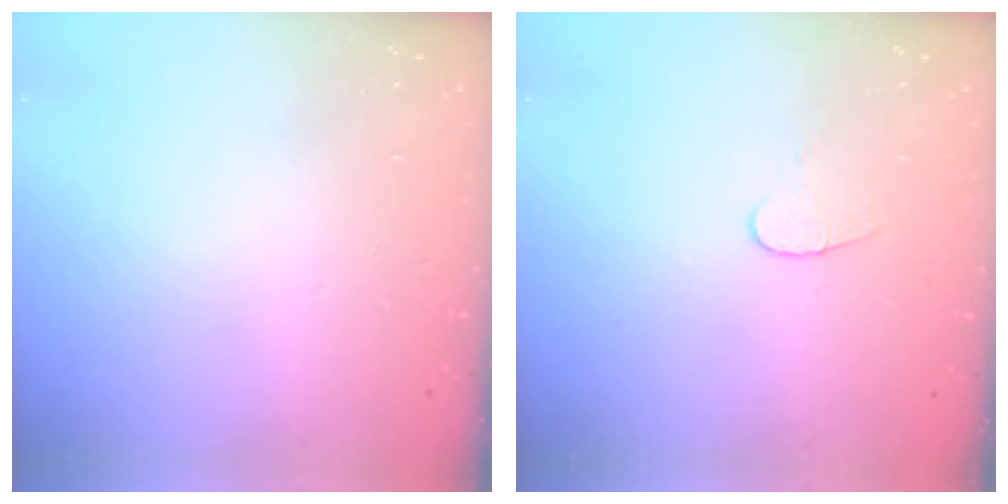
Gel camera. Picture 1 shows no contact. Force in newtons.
{"total": 4.7, "press": 4.6, "slide": 0.4}